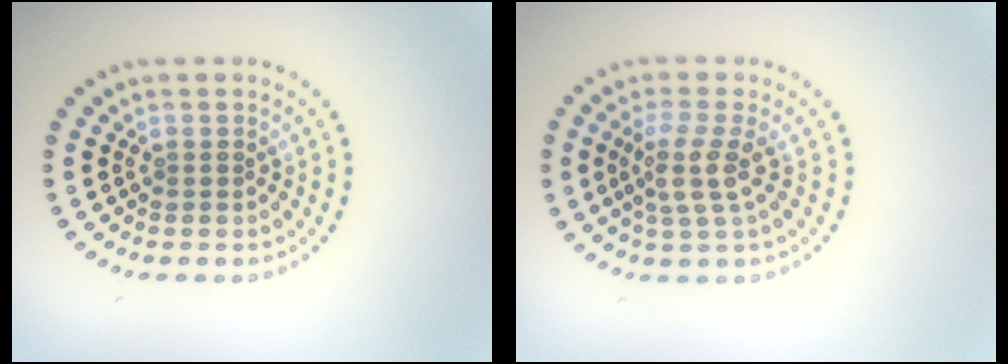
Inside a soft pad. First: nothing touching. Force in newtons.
{"total": 2.9, "press": 2.4, "slide": 1.7}